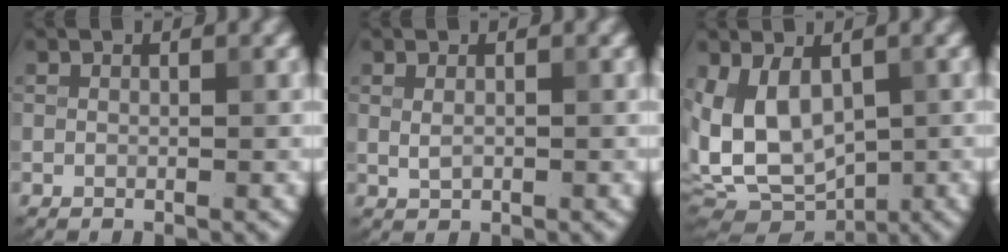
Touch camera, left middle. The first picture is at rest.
{"total": 0.9, "force": [0.2, 0.5, 0.7], "torque": [-0.019, -0.003, 0.005]}
{"total": 9.0, "force": [-0.6, 5.3, 7.2], "torque": [-0.146, -0.007, -0.008]}